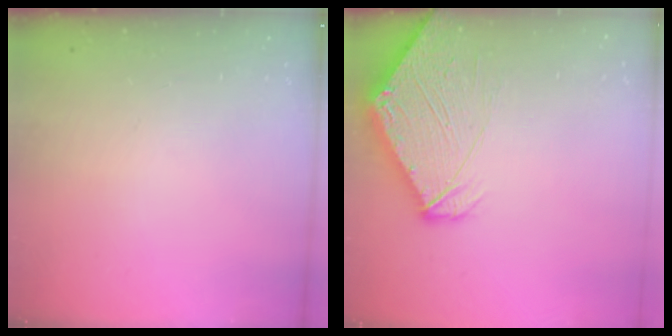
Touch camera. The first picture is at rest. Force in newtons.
{"total": 11.1, "press": 11.0, "slide": 1.2}